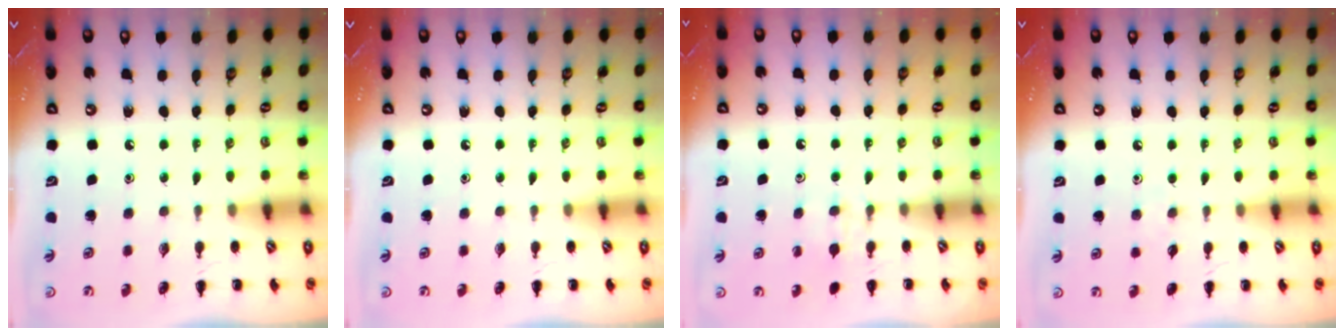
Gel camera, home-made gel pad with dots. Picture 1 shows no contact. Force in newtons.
{"total": 0.0}
{"total": 4.5, "press": 4.1, "slide": 1.8}
{"total": 3.2, "press": 3.0, "slide": 1.2}